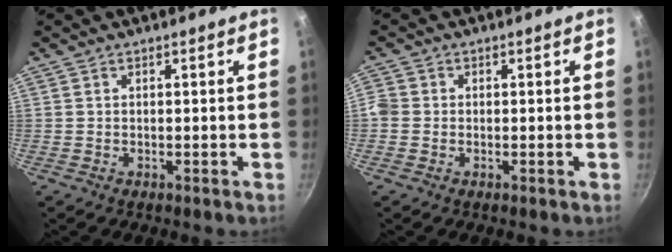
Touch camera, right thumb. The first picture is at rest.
{"total": 2.8, "force": [-0.3, 2.5, 1.2], "torque": [-0.021, 0.004, -0.010]}